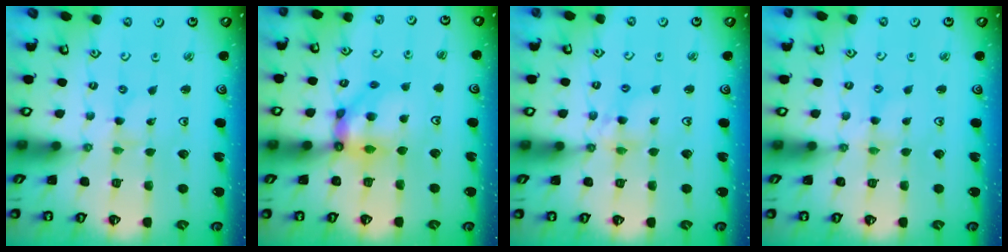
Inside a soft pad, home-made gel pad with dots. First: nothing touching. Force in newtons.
{"total": 10.9, "press": 10.8, "slide": 1.0}
{"total": 6.1, "press": 6.1, "slide": 0.5}
{"total": 0.0}